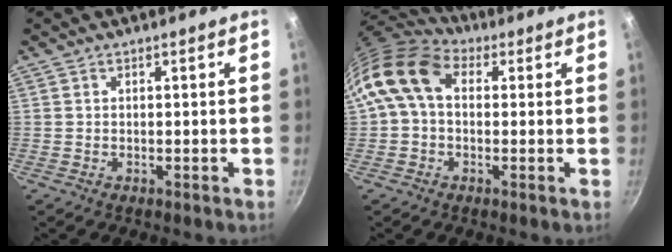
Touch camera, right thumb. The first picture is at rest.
{"total": 12.3, "force": [2.5, 8.5, 8.5], "torque": [-0.149, 0.020, 0.025]}